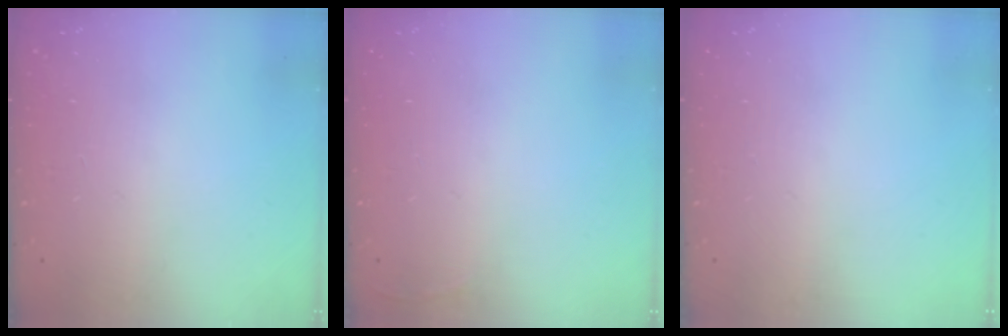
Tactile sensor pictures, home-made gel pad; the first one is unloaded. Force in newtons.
{"total": 2.7, "press": 2.6, "slide": 1.0}
{"total": 0.0}